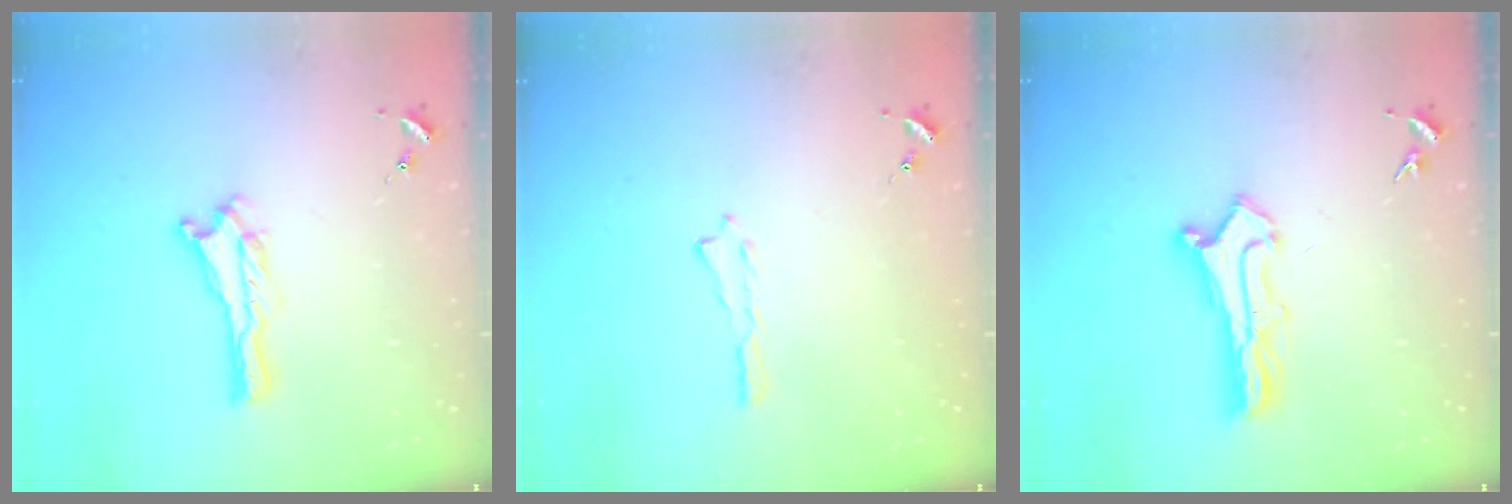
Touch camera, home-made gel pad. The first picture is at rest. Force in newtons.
{"total": 0.0}
{"total": 2.6, "press": 2.6, "slide": 0.2}